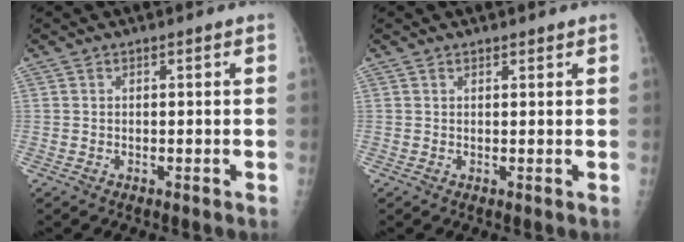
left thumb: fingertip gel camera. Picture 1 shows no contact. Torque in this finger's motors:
{"motor_torque": [-0.40, 0.09, -0.17, -0.06, -0.02]}